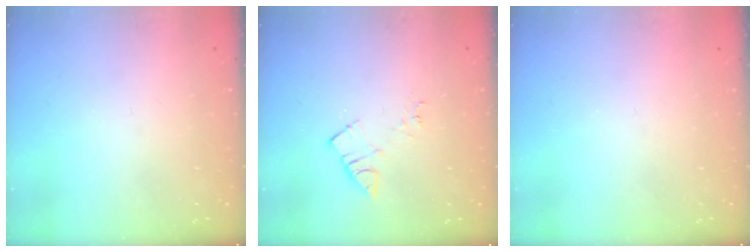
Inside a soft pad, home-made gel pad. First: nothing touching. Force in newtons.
{"total": 5.2, "press": 5.2, "slide": 0.7}
{"total": 0.0}